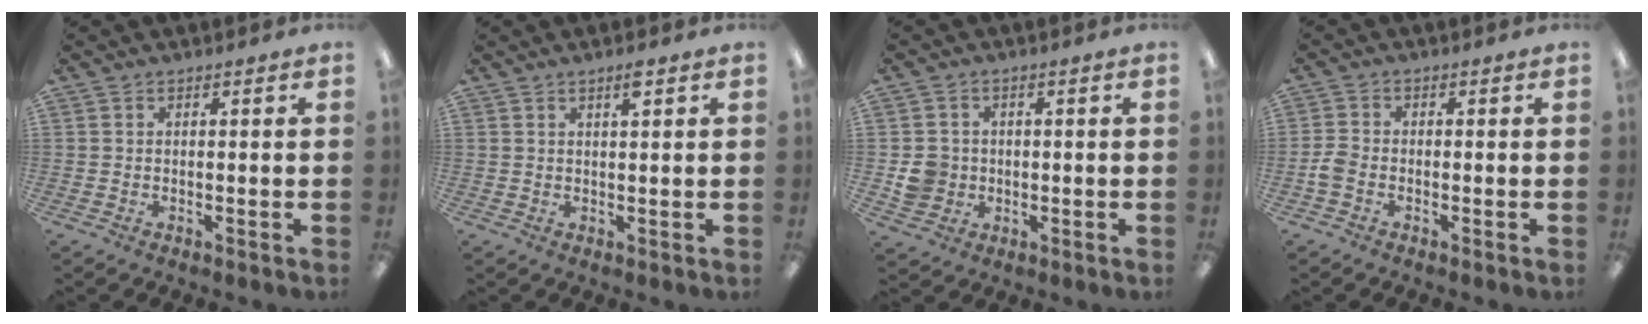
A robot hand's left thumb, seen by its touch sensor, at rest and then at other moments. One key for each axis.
{"total": 2.6, "fx": 1.7, "fy": 0.4, "fz": 1.9, "tx": -0.034, "ty": -0.001, "tz": 0.025}
{"total": 5.7, "fx": -0.6, "fy": 5.4, "fz": 1.6, "tx": -0.034, "ty": 0.012, "tz": -0.008}
{"total": 3.3, "fx": -1.4, "fy": 2.1, "fz": 2.0, "tx": -0.038, "ty": 0.007, "tz": -0.026}